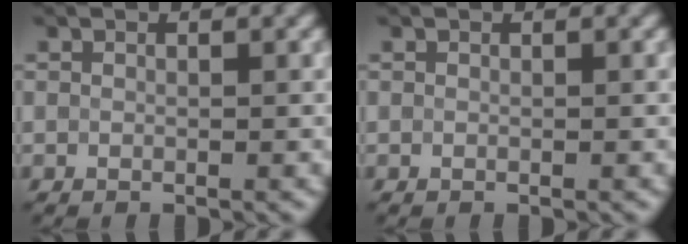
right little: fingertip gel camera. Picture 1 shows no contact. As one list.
[{"total": 0.0}]